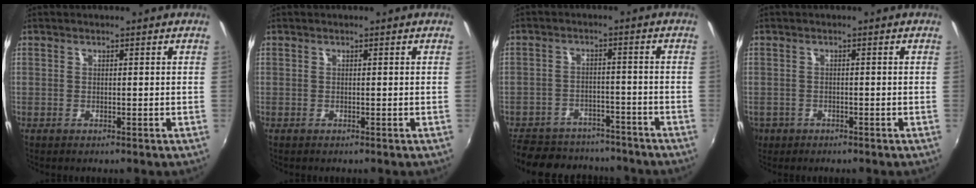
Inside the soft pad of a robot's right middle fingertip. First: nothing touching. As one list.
[{"total": 0.0}, {"total": 18.1, "force": [-14.9, 8.3, 6.3], "torque": [-0.156, 0.018, -0.203]}, {"total": 4.5, "force": [-2.1, 3.6, 1.6], "torque": [-0.046, -0.008, -0.034]}]